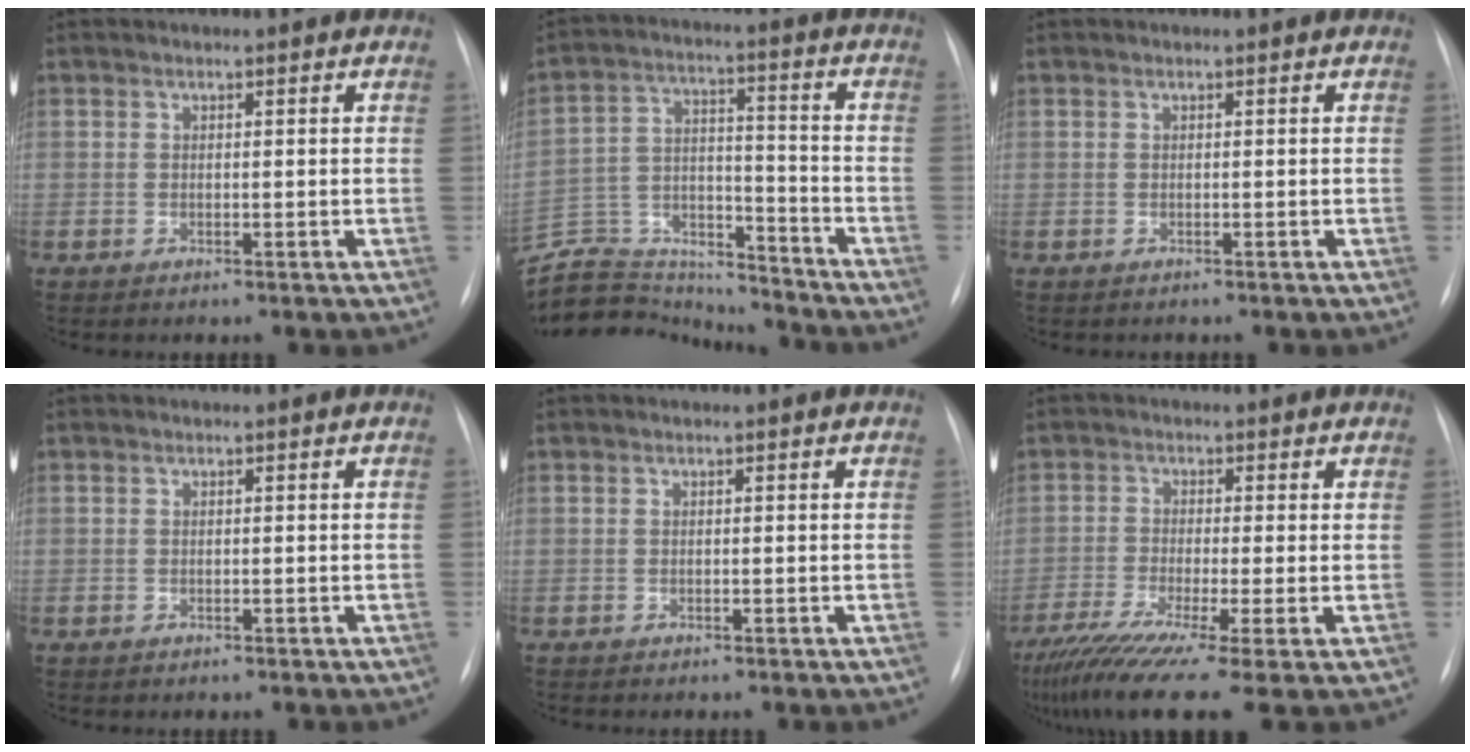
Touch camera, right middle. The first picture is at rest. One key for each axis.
{"total": 17.8, "fx": -17.2, "fy": 3.9, "fz": 2.8, "tx": -0.060, "ty": 0.041, "tz": -0.269}
{"total": 0.6, "fx": -0.5, "fy": 0.2, "fz": 0.0, "tx": -0.008, "ty": 0.000, "tz": -0.009}
{"total": 0.0}
{"total": 0.0}
{"total": 11.9, "fx": -8.0, "fy": 0.1, "fz": 8.8, "tx": -0.163, "ty": -0.034, "tz": -0.136}